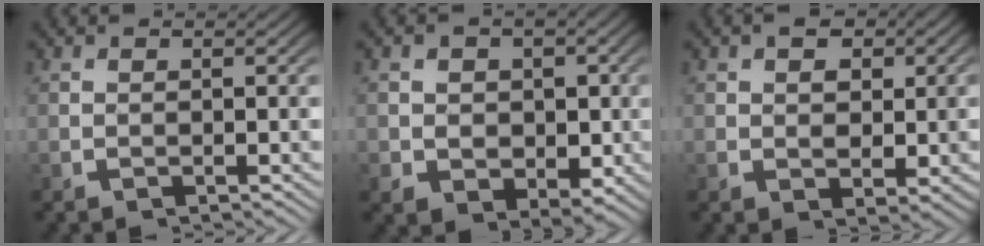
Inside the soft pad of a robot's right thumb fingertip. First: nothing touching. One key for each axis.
{"total": 6.7, "fx": 0.1, "fy": 5.6, "fz": 3.7, "tx": -0.076, "ty": -0.040, "tz": 0.016}
{"total": 5.0, "fx": 1.5, "fy": 3.7, "fz": 3.0, "tx": -0.047, "ty": -0.023, "tz": 0.035}